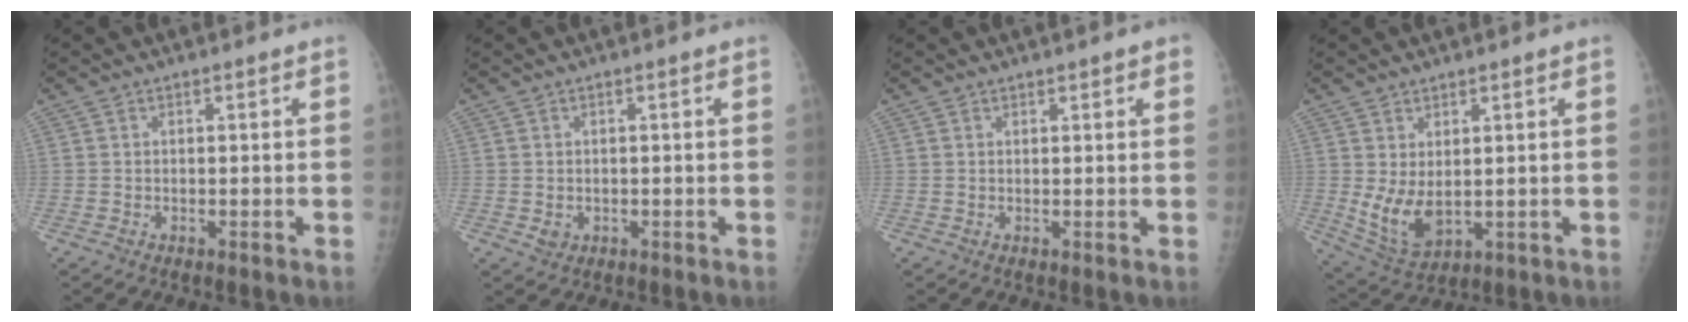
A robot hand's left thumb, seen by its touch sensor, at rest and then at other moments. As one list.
[{"total": 1.8, "force": [-0.3, 1.6, 0.9], "torque": [-0.009, 0.000, 0.003]}, {"total": 2.0, "force": [1.2, 0.6, 1.5], "torque": [-0.013, -0.002, 0.014]}, {"total": 7.3, "force": [0.5, 4.1, 6.0], "torque": [-0.106, -0.016, 0.030]}]